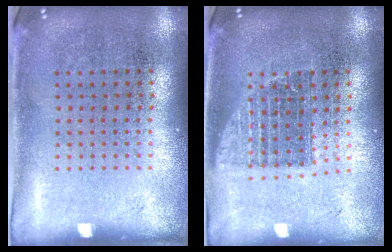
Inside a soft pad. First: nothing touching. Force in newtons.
{"total": 1.3, "press": 1.1, "slide": 0.7}